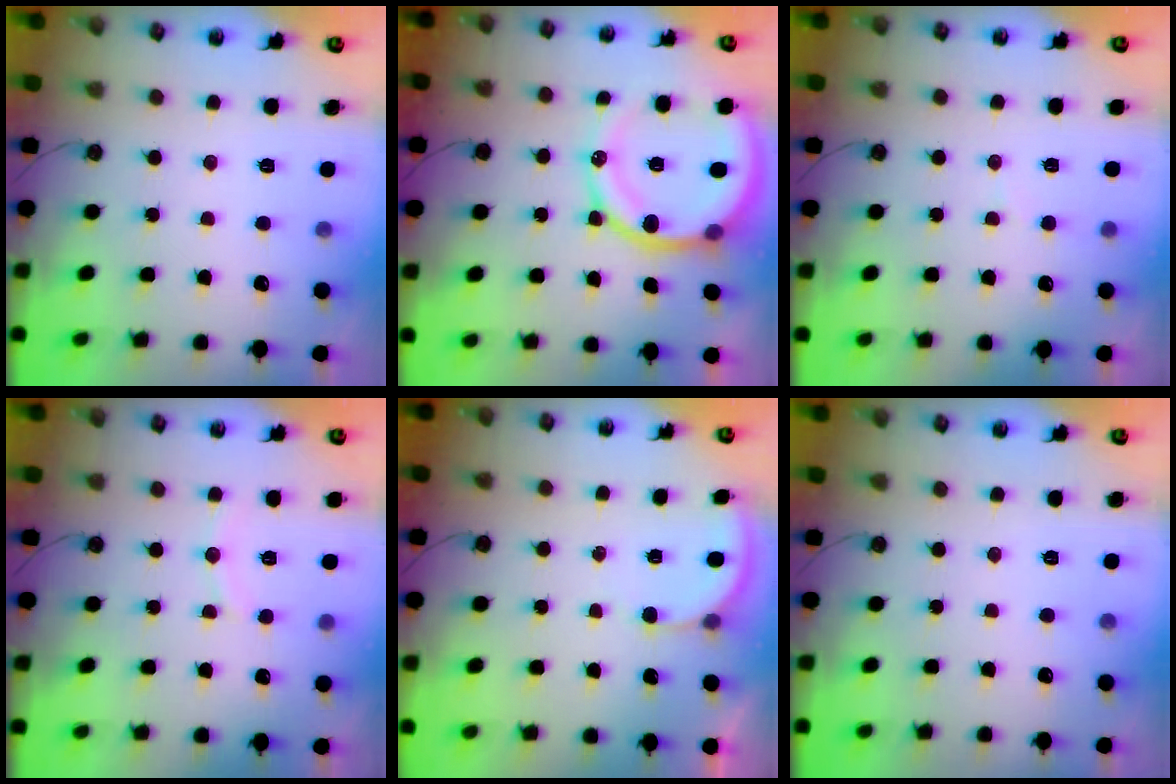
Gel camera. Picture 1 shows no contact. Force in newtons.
{"total": 16.7, "press": 16.6, "slide": 2.3}
{"total": 4.7, "press": 4.7, "slide": 0.3}
{"total": 5.2, "press": 5.1, "slide": 0.7}
{"total": 3.3, "press": 3.2, "slide": 0.5}
{"total": 0.0}